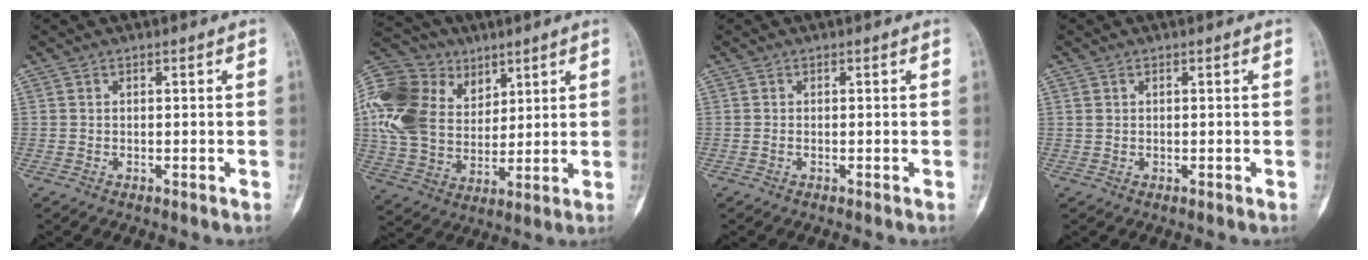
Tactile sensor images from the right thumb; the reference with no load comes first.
{"total": 24.7, "force": [9.0, 17.8, 14.7], "torque": [-0.314, 0.022, 0.172]}
{"total": 0.0}
{"total": 0.8, "force": [0.3, 0.6, 0.4], "torque": [-0.004, 0.005, 0.007]}